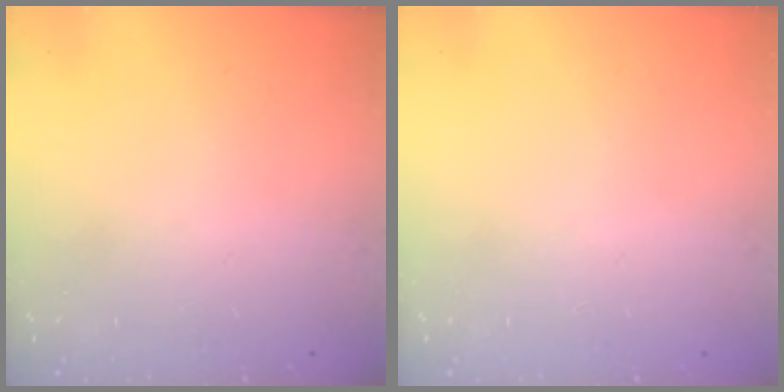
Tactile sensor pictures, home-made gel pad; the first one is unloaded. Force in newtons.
{"total": 0.0}